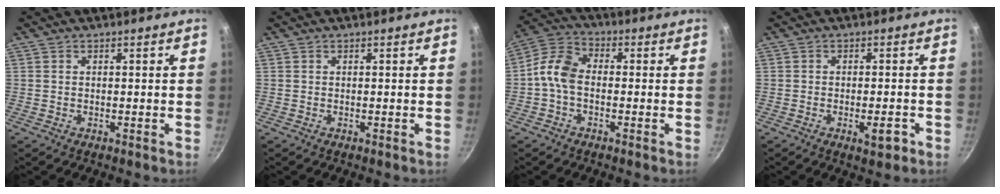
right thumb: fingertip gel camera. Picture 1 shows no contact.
{"total": 0.0}
{"total": 7.6, "force": [-1.3, 5.1, 5.5], "torque": [-0.101, 0.031, -0.044]}
{"total": 4.0, "force": [-1.8, 1.5, 3.2], "torque": [-0.037, 0.012, -0.023]}